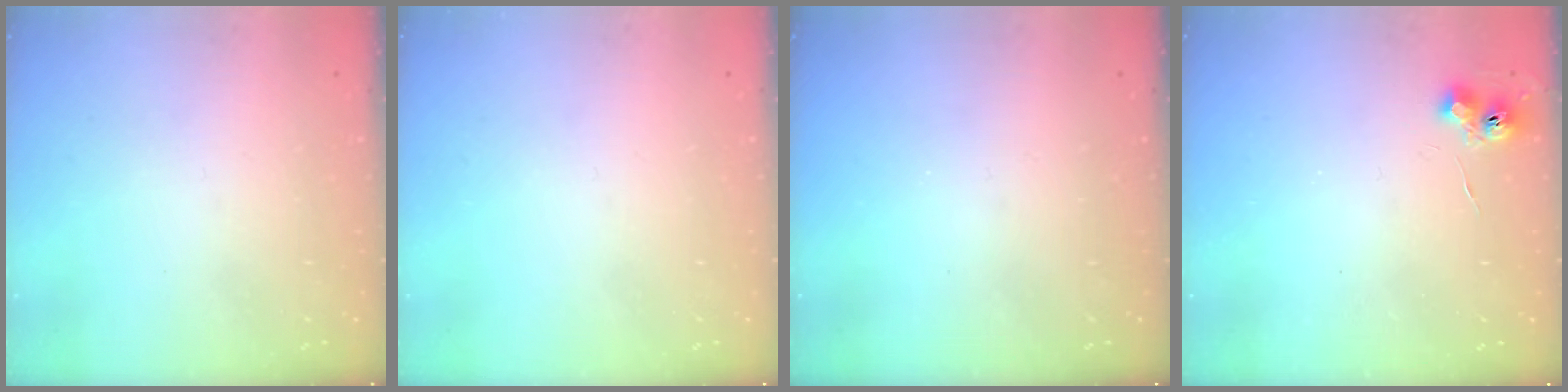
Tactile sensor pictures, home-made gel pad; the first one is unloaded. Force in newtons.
{"total": 0.0}
{"total": 0.0}
{"total": 6.3, "press": 6.3, "slide": 0.7}